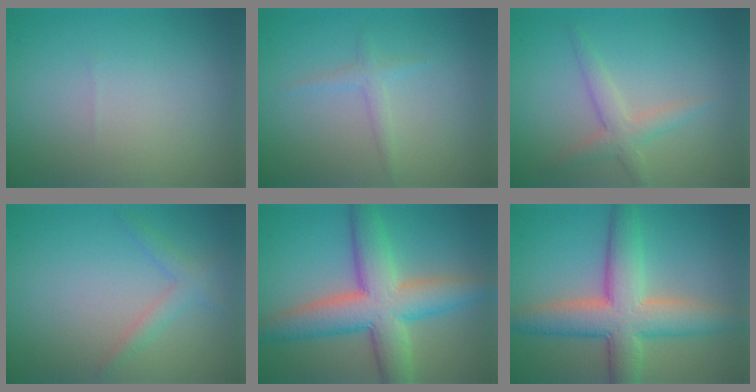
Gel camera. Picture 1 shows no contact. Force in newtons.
{"total": 1.3, "press": 1.3, "slide": 0.1}
{"total": 2.5, "press": 2.5, "slide": 0.1}
{"total": 1.8, "press": 1.8, "slide": 0.1}
{"total": 8.4, "press": 8.4, "slide": 0.4}
{"total": 8.0, "press": 8.0, "slide": 0.7}